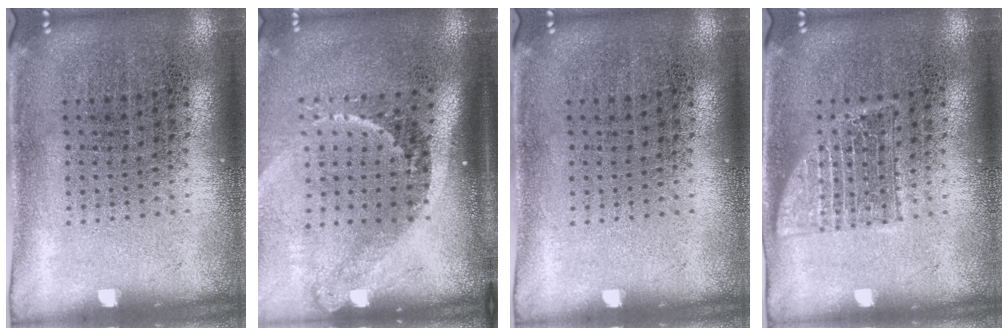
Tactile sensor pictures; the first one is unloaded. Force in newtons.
{"total": 2.2, "press": 1.5, "slide": 1.6}
{"total": 0.0}
{"total": 2.0, "press": 2.0, "slide": 0.4}